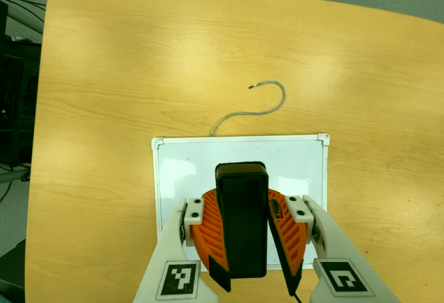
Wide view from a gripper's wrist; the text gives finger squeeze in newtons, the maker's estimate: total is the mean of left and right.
{"total": 12.4, "left": 11.7, "right": 13.1}